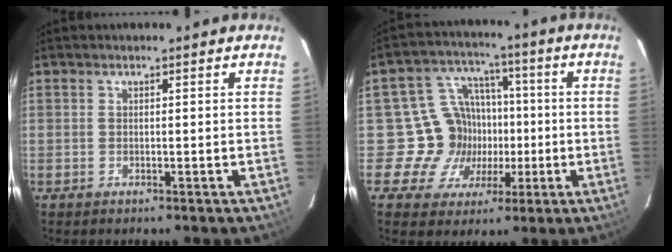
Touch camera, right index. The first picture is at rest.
{"total": 11.3, "force": [-2.1, 10.9, 2.0], "torque": [-0.051, 0.028, -0.030]}